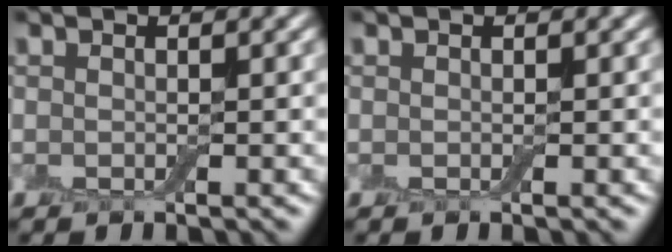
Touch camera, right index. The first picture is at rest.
{"total": 0.0}